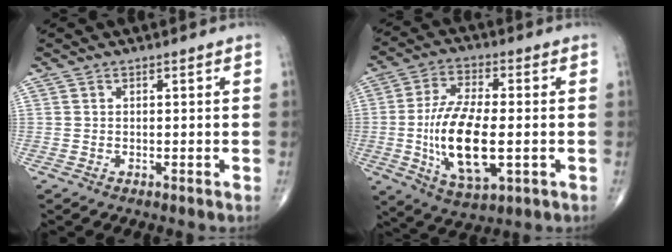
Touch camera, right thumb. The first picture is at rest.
{"total": 15.9, "force": [-2.2, 6.8, 14.2], "torque": [-0.271, -0.003, -0.035]}